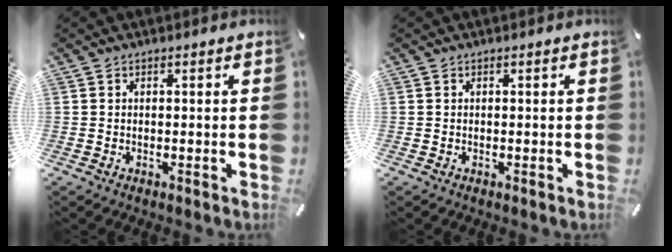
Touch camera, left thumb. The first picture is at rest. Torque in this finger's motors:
{"motor_torque": [-0.01, 0.00, 0.00, 0.00, 0.00]}